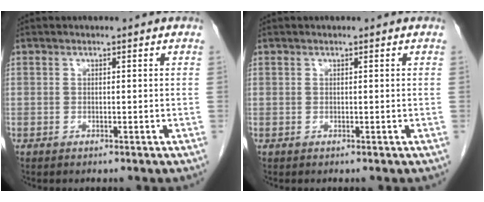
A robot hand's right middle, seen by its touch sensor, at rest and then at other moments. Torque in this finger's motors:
{"motor_torque": [0.17, -0.09, -0.02, 0.01]}